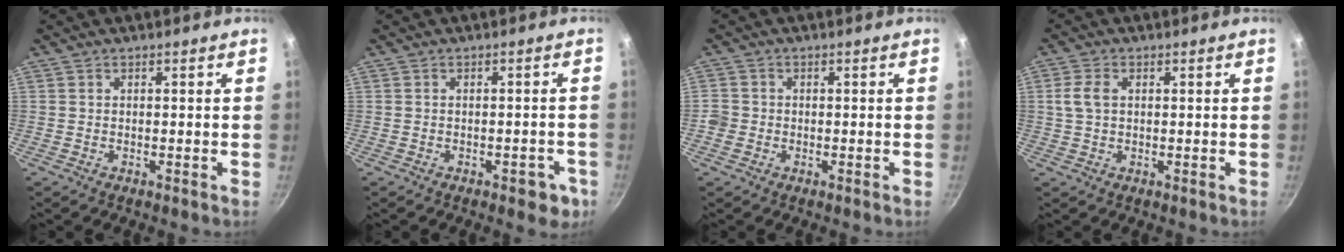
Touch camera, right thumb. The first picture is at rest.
{"total": 4.0, "force": [-2.2, 1.9, 2.8], "torque": [-0.019, 0.016, -0.023]}
{"total": 2.5, "force": [-0.6, 2.3, 0.8], "torque": [-0.007, 0.006, -0.016]}
{"total": 3.8, "force": [0.7, 2.5, 2.8], "torque": [-0.066, 0.006, 0.012]}